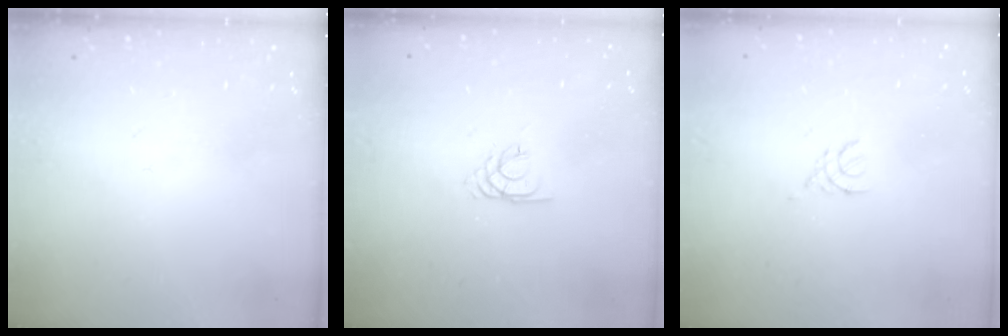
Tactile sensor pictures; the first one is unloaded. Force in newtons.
{"total": 1.7, "press": 1.7, "slide": 0.4}
{"total": 1.8, "press": 1.7, "slide": 0.4}